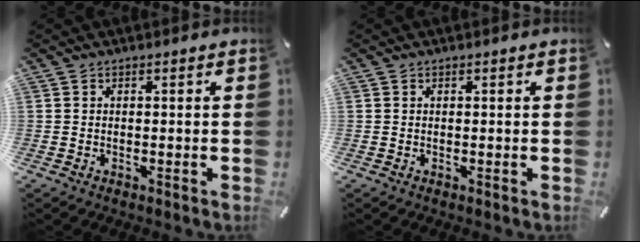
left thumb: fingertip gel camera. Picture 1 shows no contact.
{"total": 0.0}